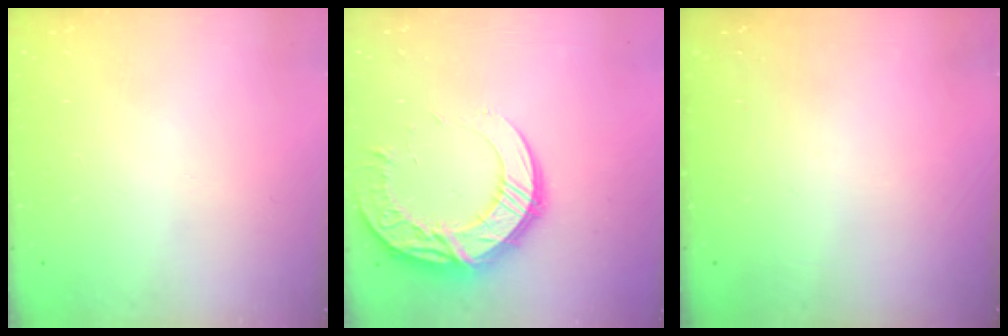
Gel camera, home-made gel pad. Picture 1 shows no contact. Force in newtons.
{"total": 17.2, "press": 17.2, "slide": 0.7}
{"total": 0.0}